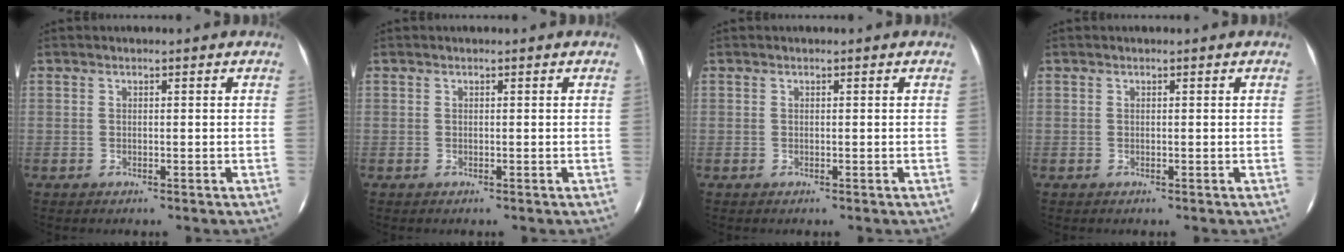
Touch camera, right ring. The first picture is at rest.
{"total": 0.0}
{"total": 0.0}
{"total": 0.0}